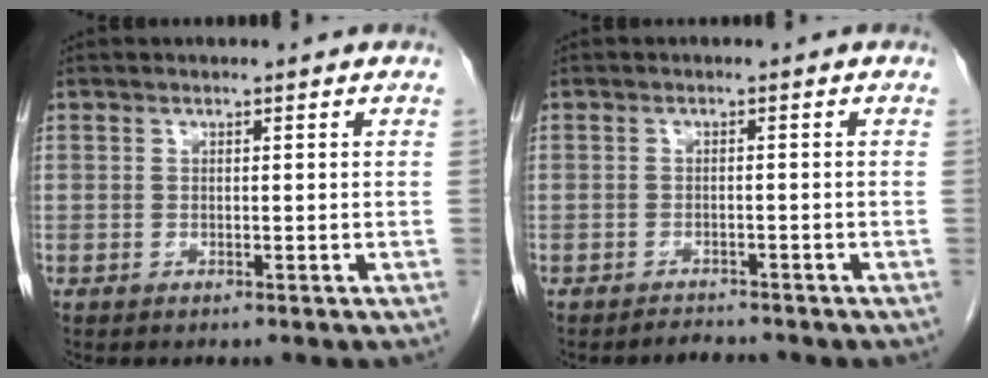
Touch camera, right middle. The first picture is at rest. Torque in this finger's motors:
{"motor_torque": [0.01, -0.01, 0.00, 0.00]}